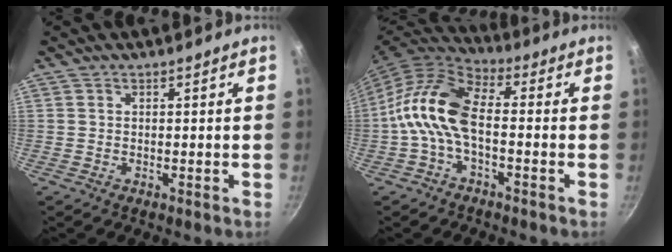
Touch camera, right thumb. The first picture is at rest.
{"total": 11.7, "force": [-1.9, 6.0, 9.9], "torque": [-0.195, 0.037, -0.054]}